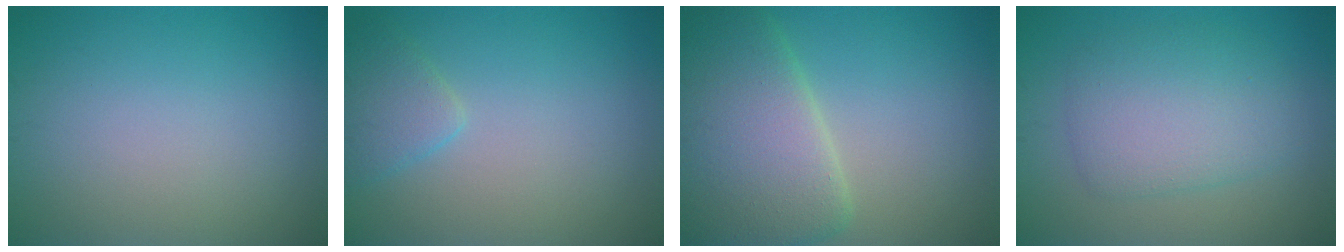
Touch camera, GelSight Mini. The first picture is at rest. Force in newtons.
{"total": 2.2, "press": 2.2, "slide": 0.2}
{"total": 9.1, "press": 9.1, "slide": 0.3}
{"total": 5.0, "press": 5.0, "slide": 0.2}